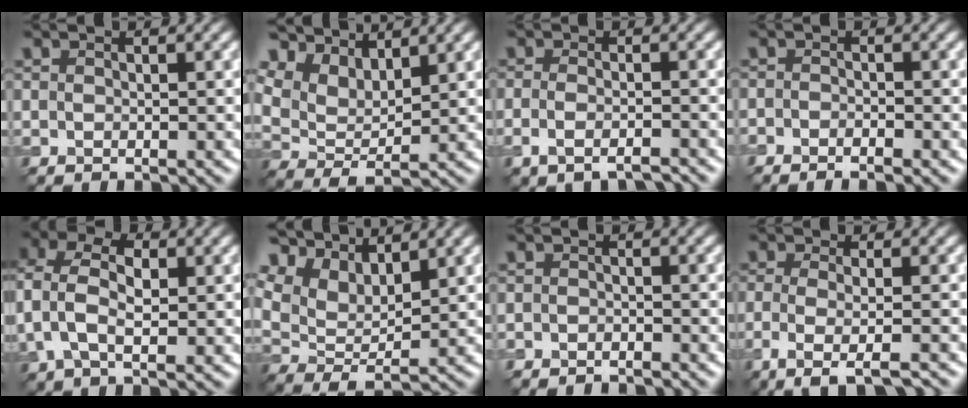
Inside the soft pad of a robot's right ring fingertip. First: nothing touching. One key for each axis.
{"total": 6.4, "fx": 5.3, "fy": 2.2, "fz": 2.9, "tx": -0.074, "ty": 0.007, "tz": 0.086}
{"total": 3.2, "fx": -2.1, "fy": 1.0, "fz": 2.2, "tx": -0.048, "ty": -0.011, "tz": -0.040}
{"total": 1.6, "fx": -1.3, "fy": 0.3, "fz": 1.0, "tx": -0.020, "ty": -0.004, "tz": -0.025}
{"total": 5.9, "fx": 0.7, "fy": 3.8, "fz": 4.5, "tx": -0.101, "ty": 0.005, "tz": 0.007}
{"total": 7.2, "fx": 5.9, "fy": 2.3, "fz": 3.5, "tx": -0.087, "ty": 0.011, "tz": 0.099}
{"total": 1.4, "fx": -1.4, "fy": 0.2, "fz": 0.2, "tx": -0.001, "ty": -0.004, "tz": -0.025}
{"total": 4.3, "fx": -2.0, "fy": 1.2, "fz": 3.6, "tx": -0.056, "ty": -0.009, "tz": -0.042}